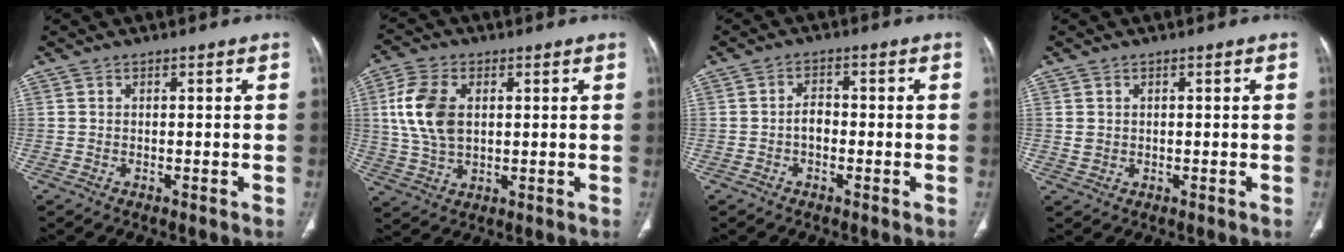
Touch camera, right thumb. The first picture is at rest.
{"total": 10.7, "force": [2.0, 6.7, 8.0], "torque": [-0.164, 0.001, 0.040]}
{"total": 2.7, "force": [-0.8, 1.8, 1.9], "torque": [-0.020, 0.013, -0.020]}
{"total": 1.6, "force": [0.3, 1.4, 0.6], "torque": [-0.006, 0.000, 0.012]}